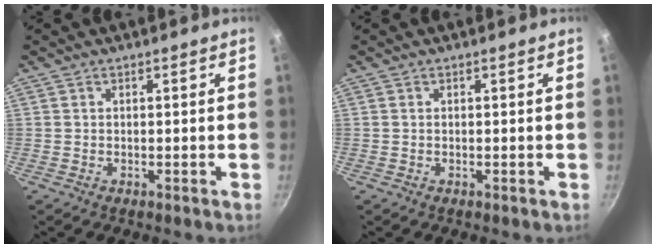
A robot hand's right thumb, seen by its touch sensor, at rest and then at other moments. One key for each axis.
{"total": 0.0}